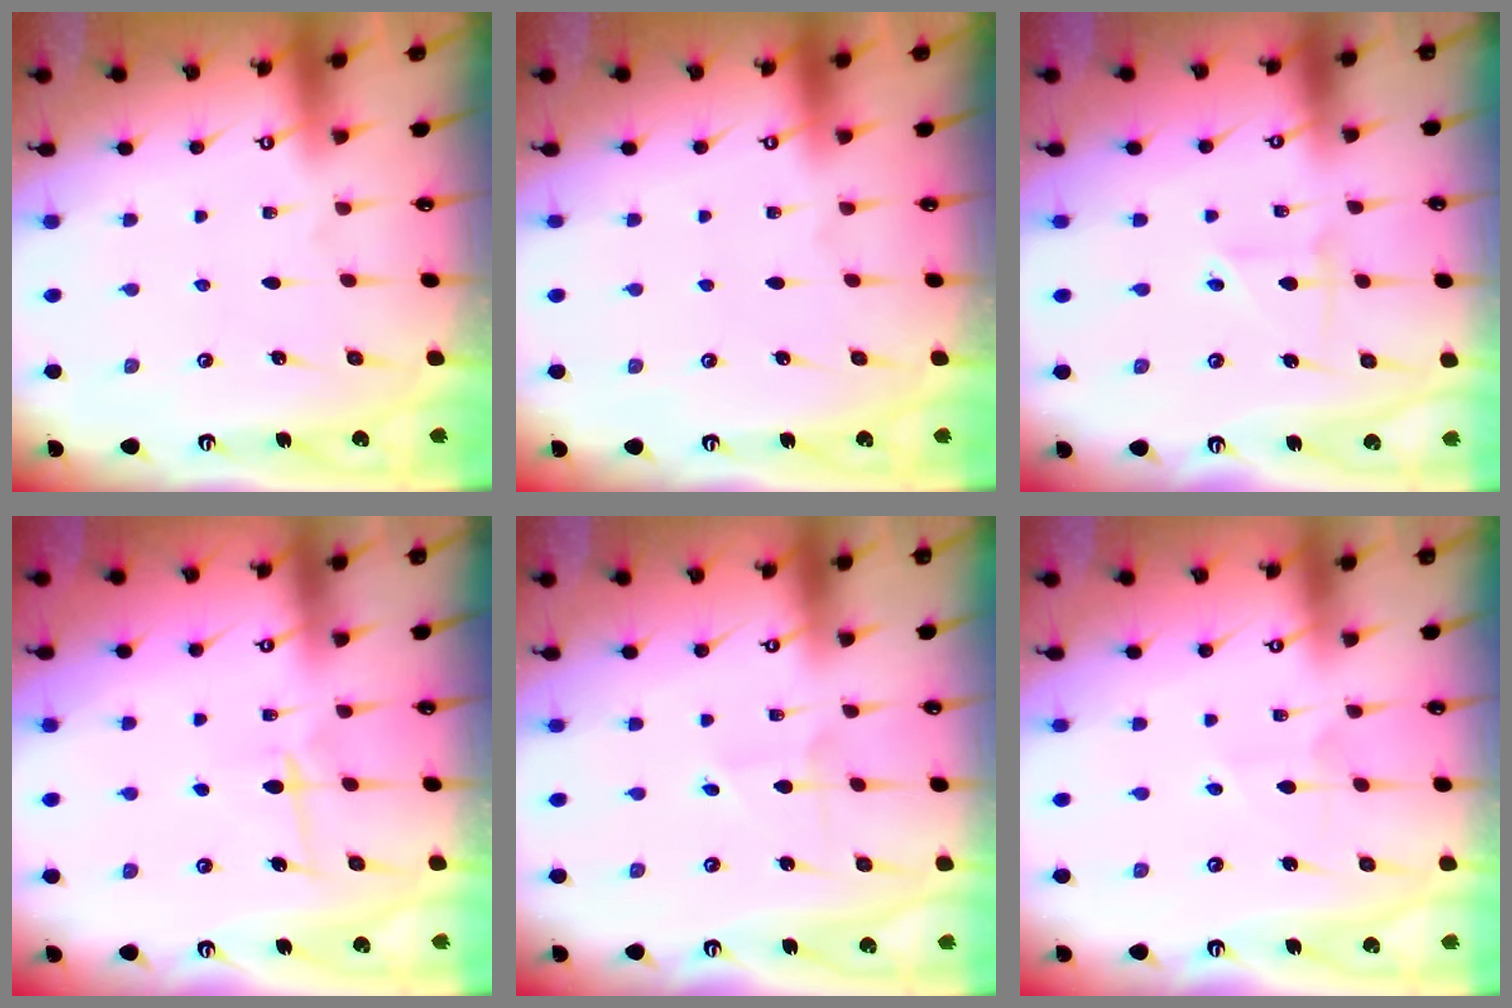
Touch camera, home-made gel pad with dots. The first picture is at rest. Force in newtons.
{"total": 0.0}
{"total": 2.7, "press": 2.5, "slide": 1.0}
{"total": 5.2, "press": 5.1, "slide": 0.6}
{"total": 1.9, "press": 1.9, "slide": 0.1}
{"total": 3.3, "press": 3.2, "slide": 0.5}